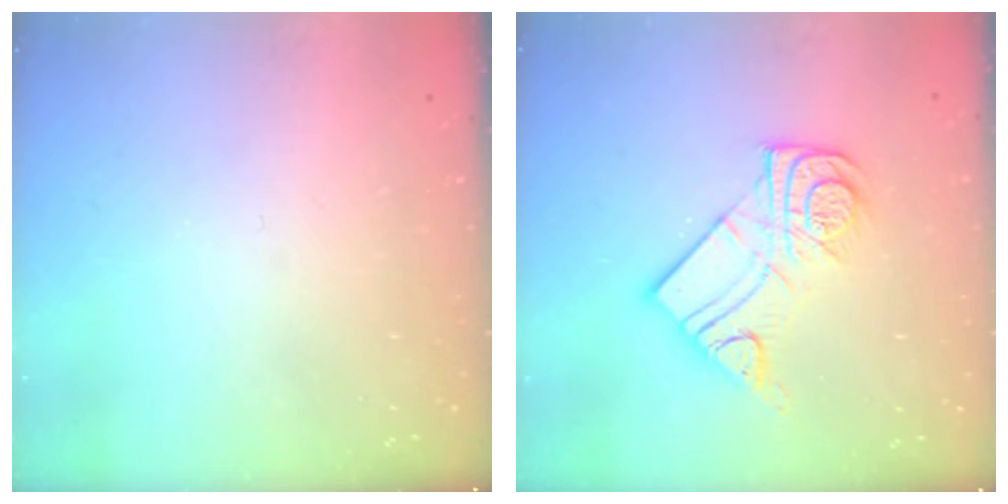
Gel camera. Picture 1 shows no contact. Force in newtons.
{"total": 12.9, "press": 12.8, "slide": 0.9}